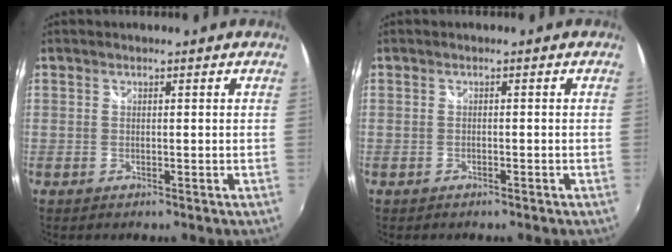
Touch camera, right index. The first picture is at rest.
{"total": 0.9, "force": [-0.8, 0.3, 0.4], "torque": [-0.009, 0.000, -0.012]}